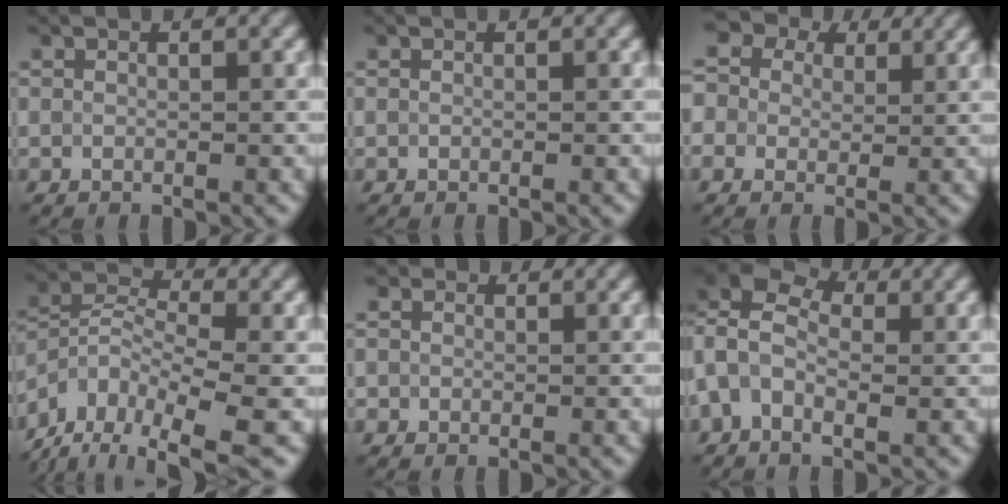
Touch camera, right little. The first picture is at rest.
{"total": 0.0}
{"total": 9.4, "force": [4.5, 7.1, 4.2], "torque": [-0.097, 0.041, 0.048]}
{"total": 9.3, "force": [-6.1, 4.1, 5.7], "torque": [-0.106, -0.007, -0.123]}
{"total": 1.5, "force": [0.5, 1.3, 0.4], "torque": [-0.004, 0.003, -0.007]}
{"total": 9.6, "force": [1.6, 6.4, 7.0], "torque": [-0.156, 0.039, 0.005]}